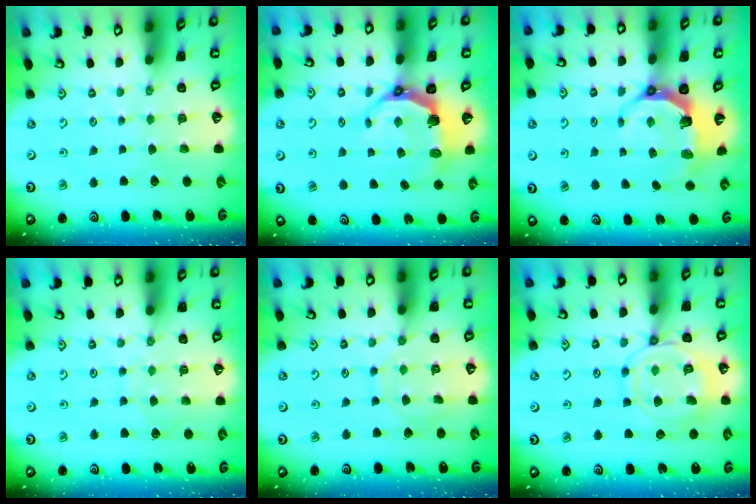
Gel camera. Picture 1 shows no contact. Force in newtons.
{"total": 7.4, "press": 5.6, "slide": 4.8}
{"total": 6.0, "press": 4.6, "slide": 3.9}
{"total": 6.2, "press": 6.2, "slide": 0.3}
{"total": 8.9, "press": 8.9, "slide": 0.6}
{"total": 12.7, "press": 12.6, "slide": 1.1}